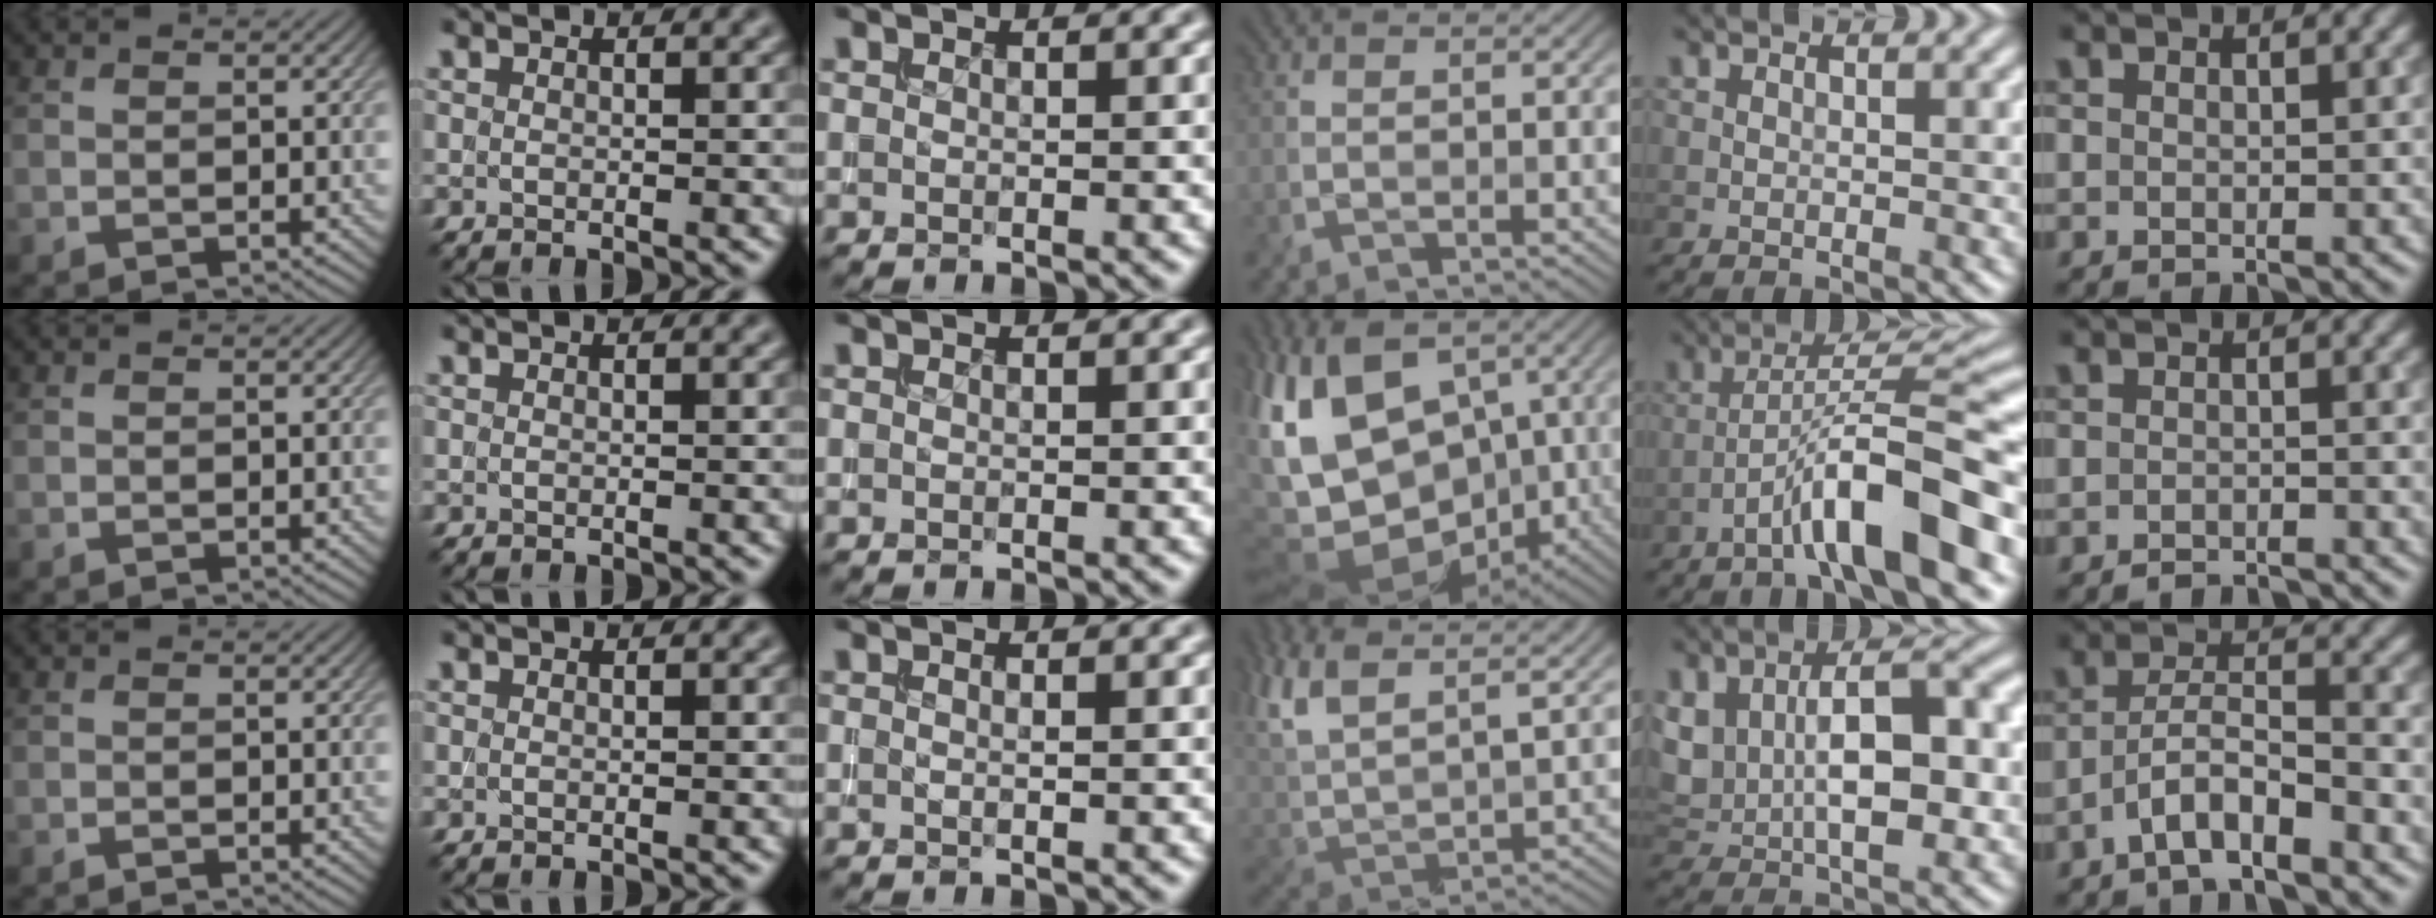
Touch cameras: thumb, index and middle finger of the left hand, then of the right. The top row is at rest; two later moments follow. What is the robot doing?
{"motion": "extract", "object": "backpack"}